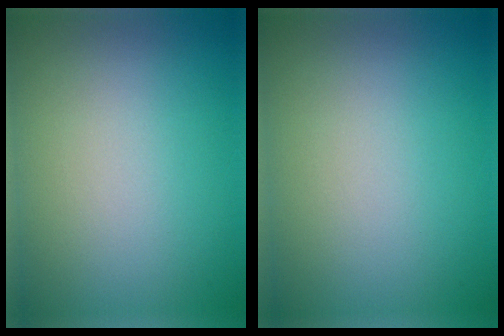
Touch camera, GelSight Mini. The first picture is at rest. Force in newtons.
{"total": 0.0}